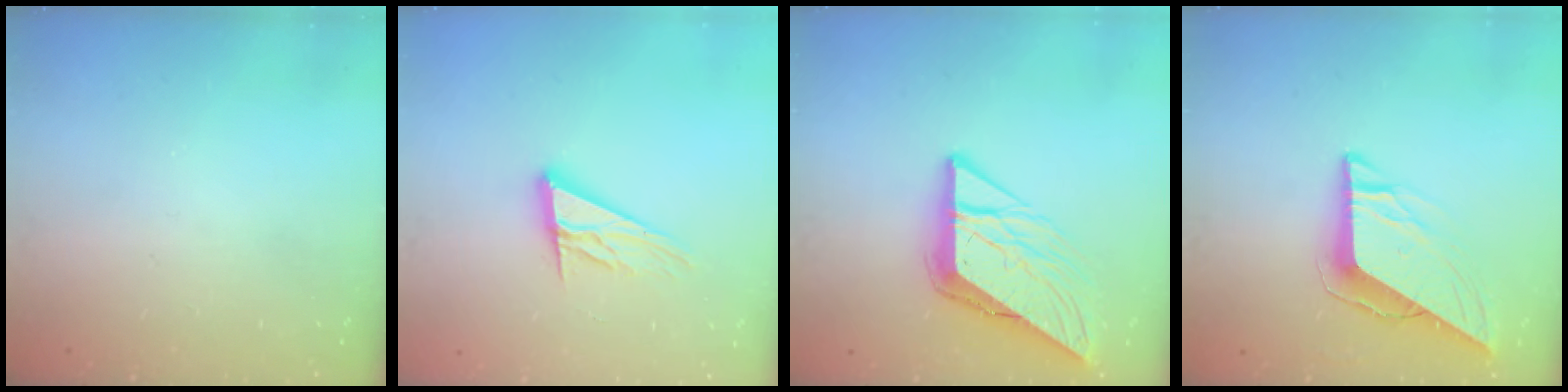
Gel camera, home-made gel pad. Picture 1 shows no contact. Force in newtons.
{"total": 12.4, "press": 12.2, "slide": 2.2}
{"total": 10.9, "press": 10.8, "slide": 1.1}
{"total": 9.8, "press": 9.7, "slide": 1.1}